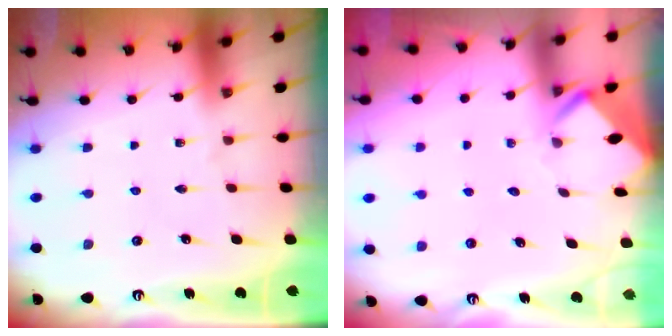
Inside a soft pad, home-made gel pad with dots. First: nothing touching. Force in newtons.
{"total": 3.5, "press": 3.5, "slide": 0.3}